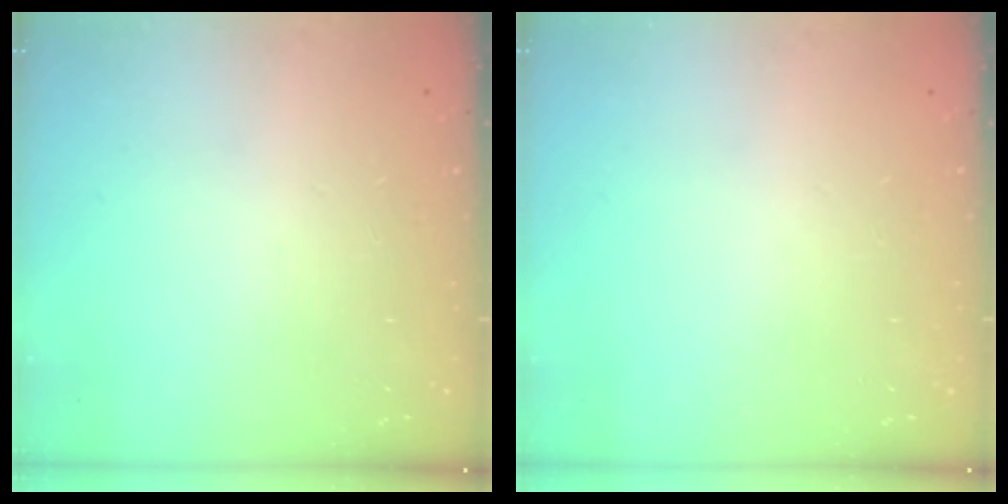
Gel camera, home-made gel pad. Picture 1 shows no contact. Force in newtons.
{"total": 0.0}